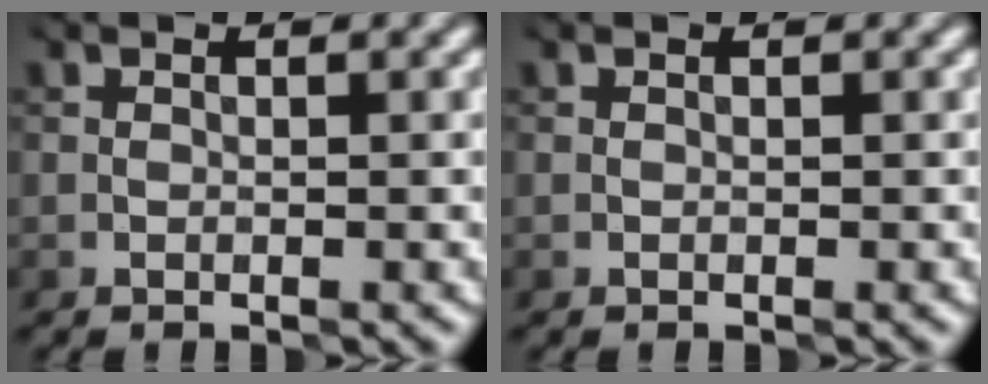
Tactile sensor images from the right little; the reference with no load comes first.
{"total": 0.0}